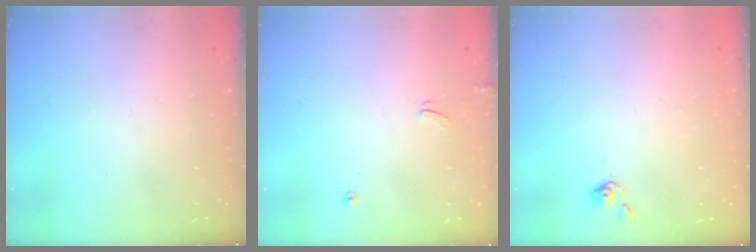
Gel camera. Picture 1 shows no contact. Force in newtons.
{"total": 0.0}
{"total": 0.0}